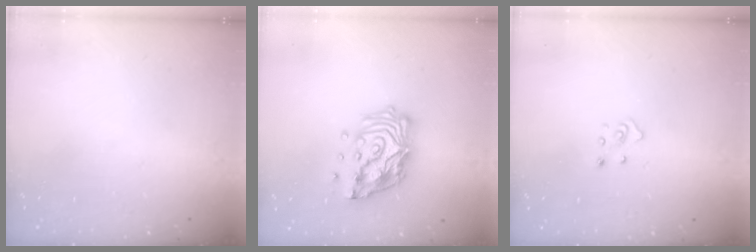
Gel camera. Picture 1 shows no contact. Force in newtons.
{"total": 16.1, "press": 16.0, "slide": 2.3}
{"total": 2.5, "press": 2.4, "slide": 0.3}